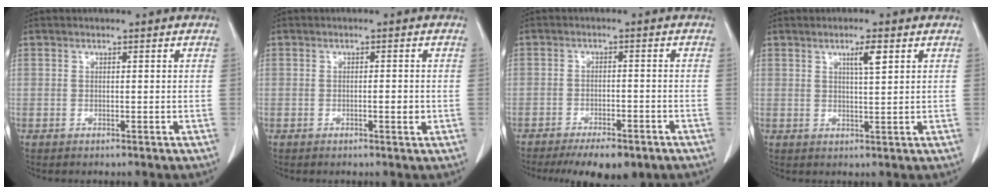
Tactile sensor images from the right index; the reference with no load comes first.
{"total": 1.6, "force": [-0.3, 0.3, 1.5], "torque": [-0.023, -0.001, -0.005]}
{"total": 8.4, "force": [-6.2, 2.9, 4.8], "torque": [-0.066, -0.007, -0.088]}
{"total": 3.2, "force": [1.6, 0.2, 2.8], "torque": [-0.049, -0.002, 0.025]}